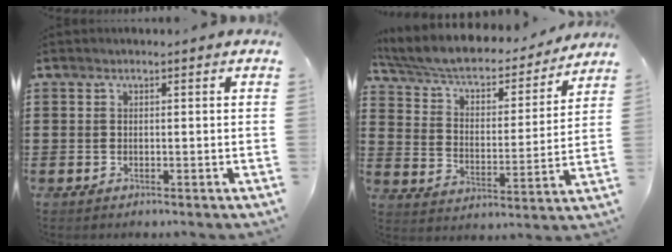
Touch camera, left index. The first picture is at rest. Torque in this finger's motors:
{"motor_torque": [1.10, -1.04, 0.35, 0.07]}